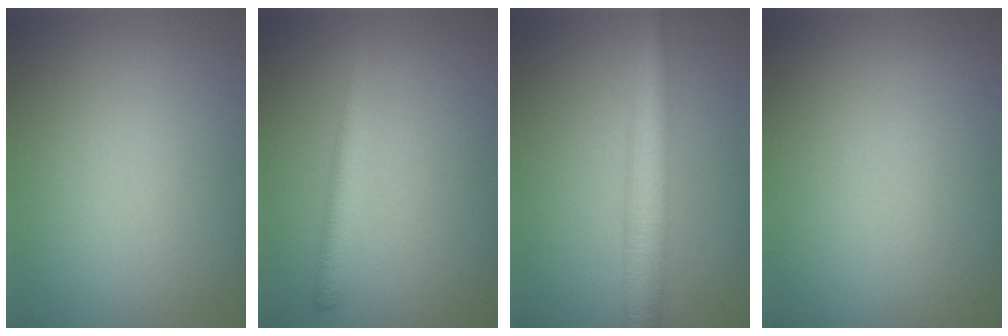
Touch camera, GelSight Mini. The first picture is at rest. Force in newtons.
{"total": 2.2, "press": 2.2, "slide": 0.1}
{"total": 5.2, "press": 5.2, "slide": 0.2}
{"total": 0.0}